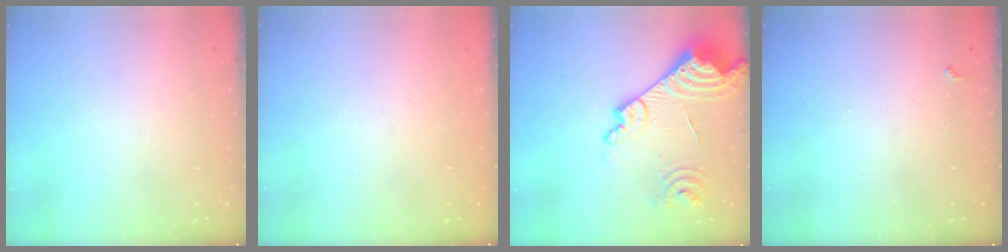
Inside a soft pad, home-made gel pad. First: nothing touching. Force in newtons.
{"total": 1.3, "press": 1.0, "slide": 0.7}
{"total": 19.0, "press": 18.9, "slide": 1.8}
{"total": 4.8, "press": 4.7, "slide": 0.7}